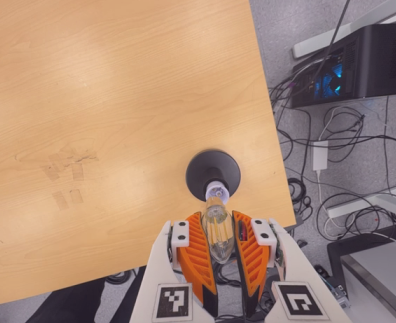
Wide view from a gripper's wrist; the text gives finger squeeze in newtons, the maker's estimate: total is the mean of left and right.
{"total": 19.4, "left": 24.0, "right": 14.8}